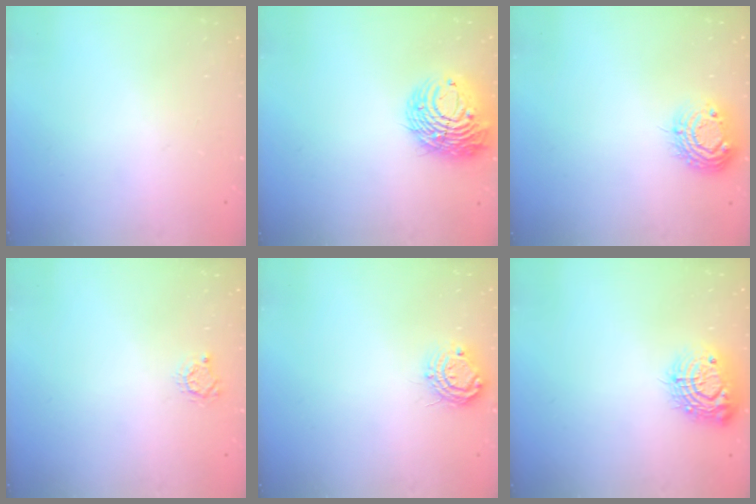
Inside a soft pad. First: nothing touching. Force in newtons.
{"total": 13.2, "press": 13.1, "slide": 1.5}
{"total": 10.0, "press": 9.9, "slide": 0.8}
{"total": 2.9, "press": 2.9, "slide": 0.4}
{"total": 8.6, "press": 8.6, "slide": 0.6}
{"total": 13.1, "press": 13.1, "slide": 0.8}